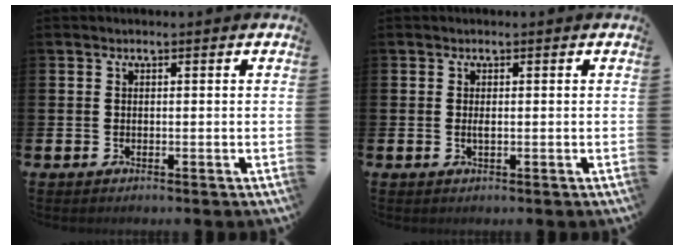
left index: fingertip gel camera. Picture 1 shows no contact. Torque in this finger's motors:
{"motor_torque": [0.06, 0.06, 0.00, 0.02]}